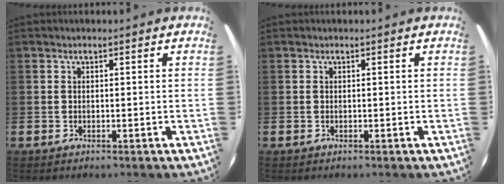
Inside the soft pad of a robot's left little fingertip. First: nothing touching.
{"total": 0.0}